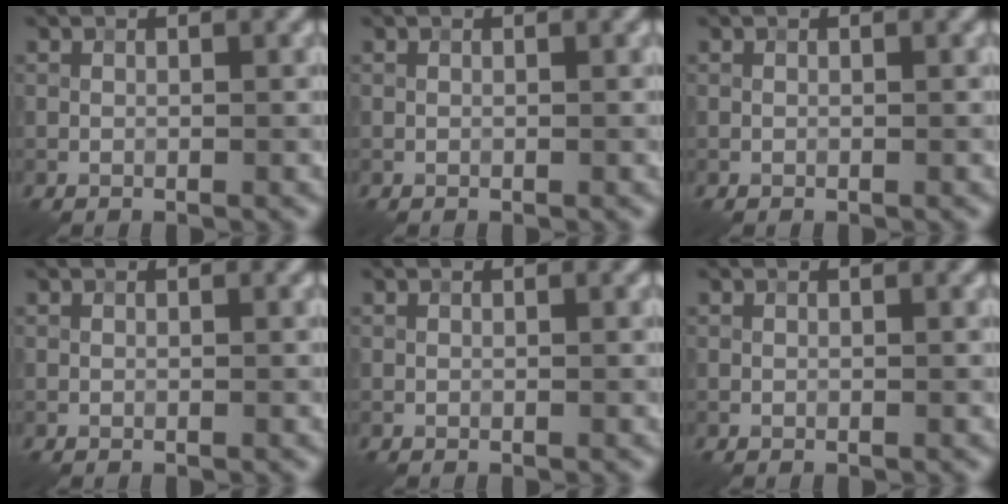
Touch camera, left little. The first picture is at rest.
{"total": 0.0}
{"total": 0.0}
{"total": 0.0}
{"total": 0.0}
{"total": 0.0}